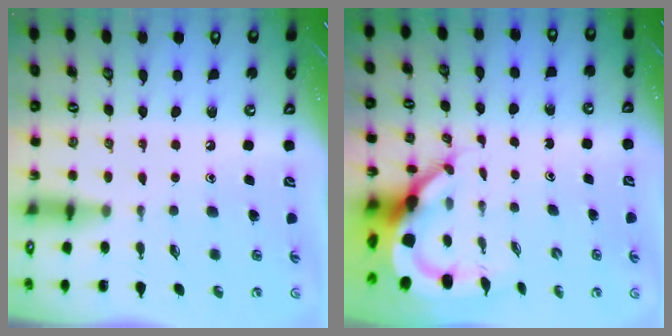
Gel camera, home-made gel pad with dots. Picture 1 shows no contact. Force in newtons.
{"total": 7.2, "press": 7.1, "slide": 0.9}